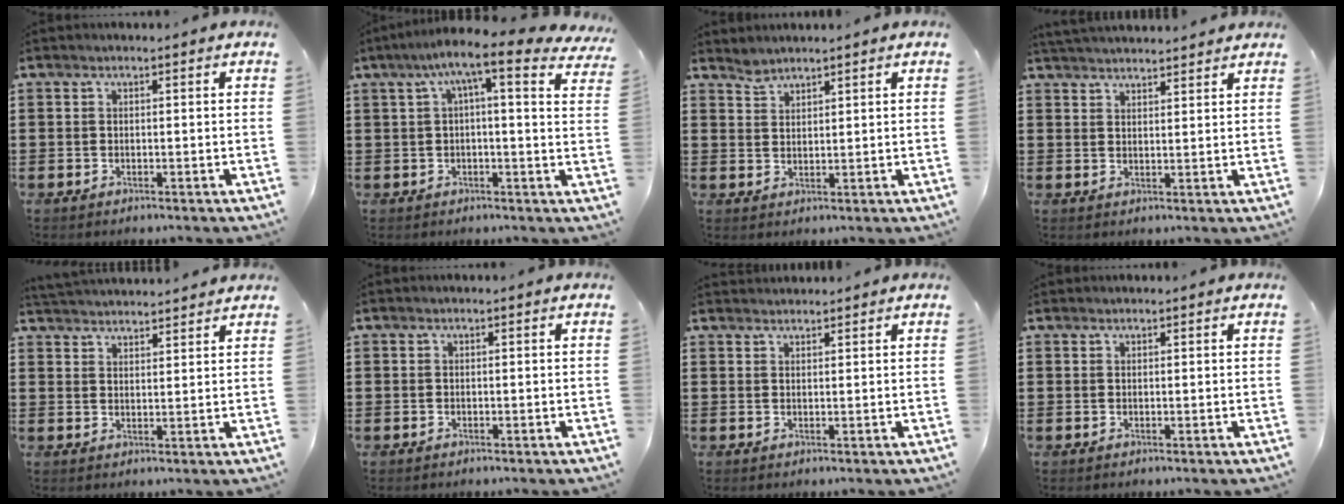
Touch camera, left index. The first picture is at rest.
{"total": 7.5, "force": [4.5, 0.4, 6.0], "torque": [-0.121, -0.016, 0.070]}
{"total": 1.9, "force": [1.8, 0.5, 0.1], "torque": [-0.007, 0.000, 0.036]}
{"total": 2.9, "force": [2.9, 0.0, 0.2], "torque": [-0.013, -0.007, 0.056]}
{"total": 3.0, "force": [3.0, 0.0, -0.1], "torque": [-0.009, -0.012, 0.056]}
{"total": 0.0}
{"total": 1.5, "force": [1.4, 0.2, -0.1], "torque": [-0.002, 0.001, 0.029]}
{"total": 0.6, "force": [0.6, 0.2, 0.1], "torque": [-0.004, 0.000, 0.013]}